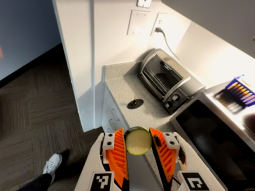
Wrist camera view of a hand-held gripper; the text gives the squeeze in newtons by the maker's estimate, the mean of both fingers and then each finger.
{"total": 9.1, "left": 8.5, "right": 9.7}